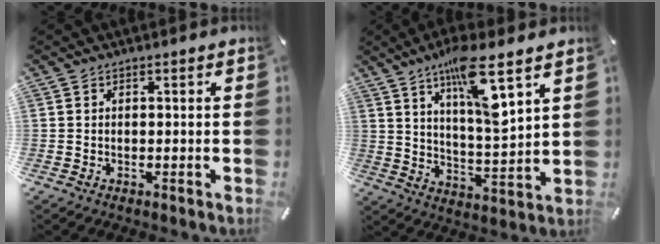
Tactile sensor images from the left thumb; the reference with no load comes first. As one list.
[{"total": 13.8, "force": [8.6, 2.9, 10.4], "torque": [-0.182, -0.045, 0.142]}]